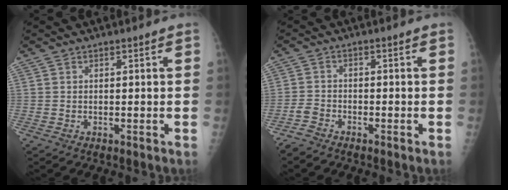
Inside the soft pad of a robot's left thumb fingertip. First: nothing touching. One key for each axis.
{"total": 2.5, "fx": -2.4, "fy": 0.8, "fz": 0.3, "tx": -0.012, "ty": 0.003, "tz": -0.053}